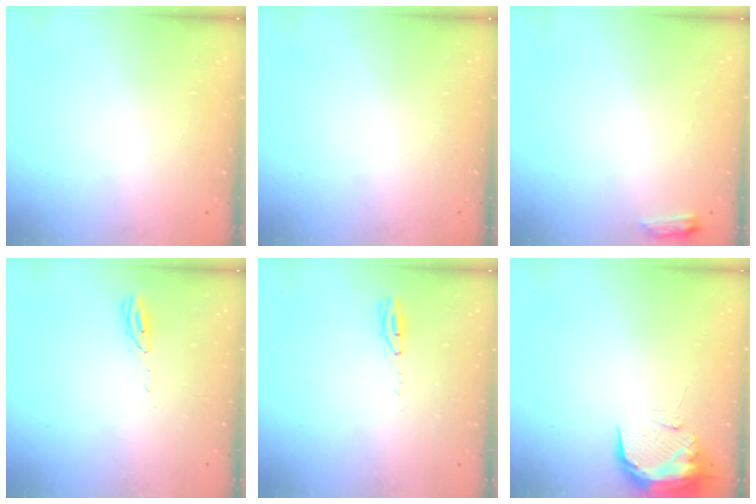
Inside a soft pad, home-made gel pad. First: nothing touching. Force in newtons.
{"total": 0.0}
{"total": 3.3, "press": 3.2, "slide": 0.5}
{"total": 3.2, "press": 3.2, "slide": 0.2}
{"total": 3.5, "press": 2.9, "slide": 2.0}
{"total": 10.4, "press": 10.4, "slide": 1.2}